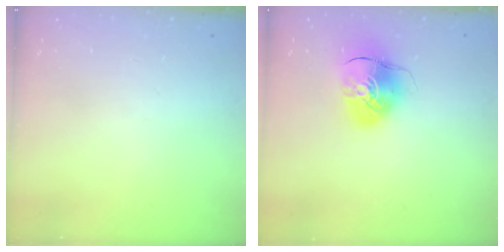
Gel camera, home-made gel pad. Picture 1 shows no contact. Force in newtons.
{"total": 9.7, "press": 9.6, "slide": 1.2}